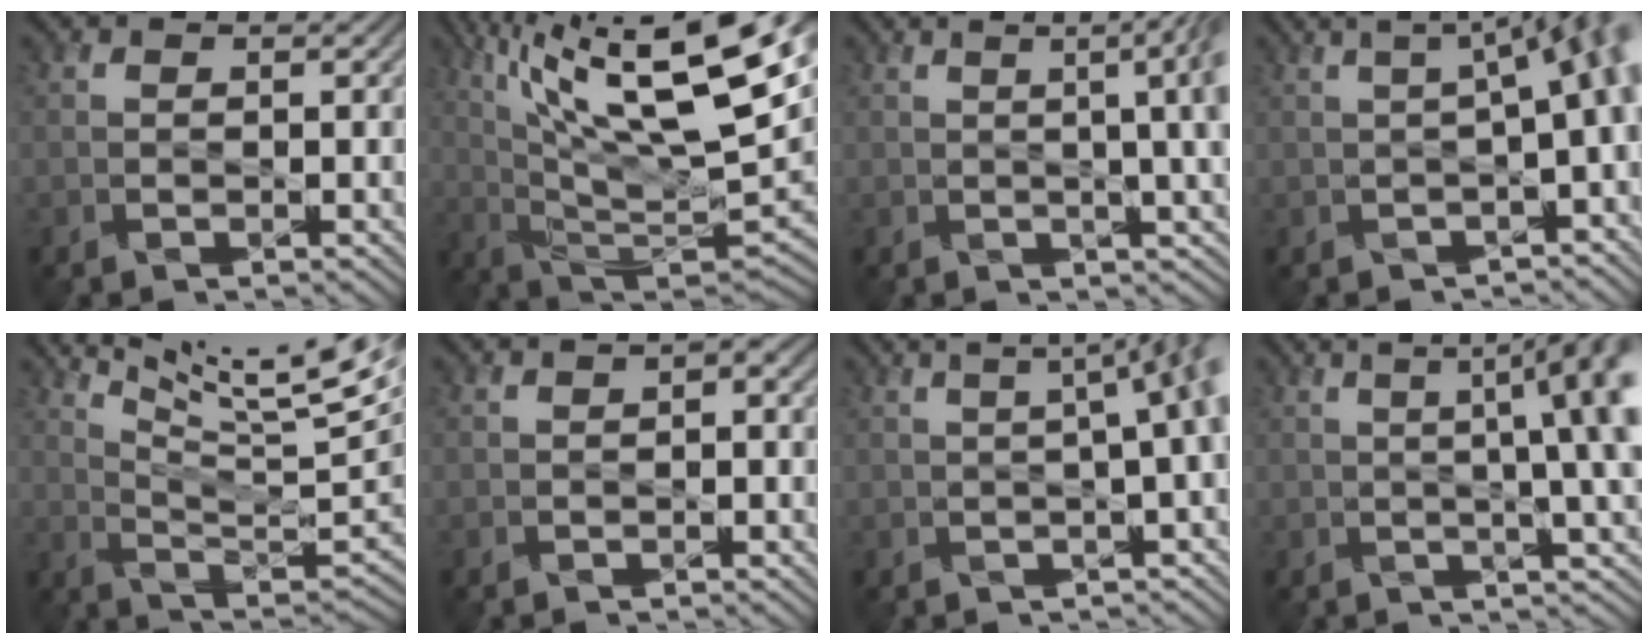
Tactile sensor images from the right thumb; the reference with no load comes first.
{"total": 22.0, "force": [10.2, 7.5, 17.9], "torque": [-0.310, 0.043, 0.162]}
{"total": 9.7, "force": [1.5, 3.1, 9.1], "torque": [-0.078, 0.034, 0.008]}
{"total": 9.6, "force": [0.0, 3.0, 9.1], "torque": [-0.102, 0.013, 0.002]}
{"total": 15.0, "force": [10.0, 2.6, 10.9], "torque": [-0.190, -0.009, 0.169]}
{"total": 1.5, "force": [-0.1, 0.8, 1.3], "torque": [-0.019, 0.001, -0.001]}
{"total": 9.7, "force": [1.0, 3.5, 9.0], "torque": [-0.070, 0.042, 0.000]}
{"total": 11.5, "force": [1.7, 3.0, 10.9], "torque": [-0.109, 0.035, 0.017]}